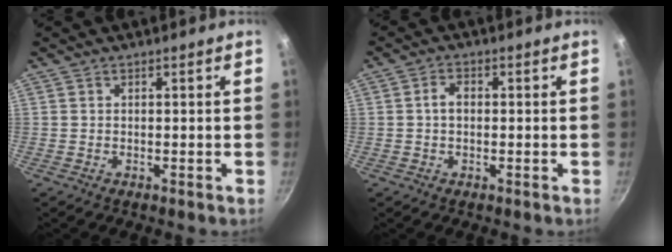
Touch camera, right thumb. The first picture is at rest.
{"total": 2.7, "force": [0.0, 1.8, 2.0], "torque": [-0.030, 0.010, -0.003]}